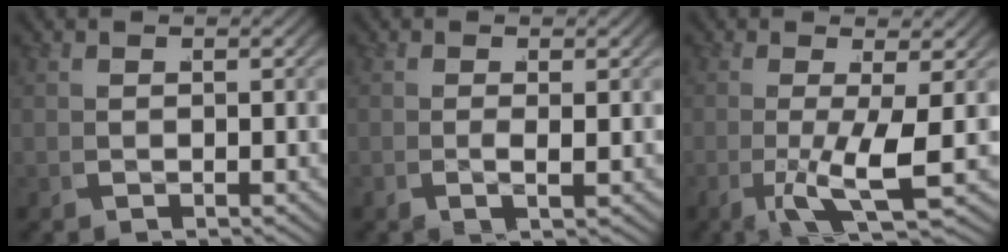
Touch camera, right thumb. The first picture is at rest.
{"total": 0.8, "force": [0.1, -0.1, 0.8], "torque": [-0.021, 0.006, -0.006]}
{"total": 5.2, "force": [-0.7, 1.3, 5.0], "torque": [-0.107, -0.010, -0.019]}